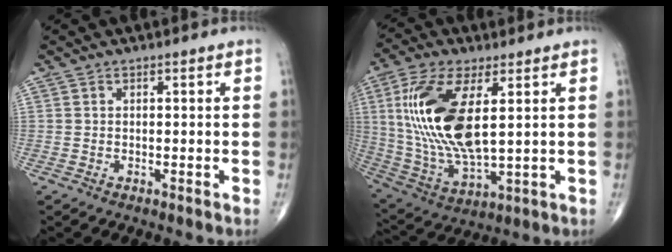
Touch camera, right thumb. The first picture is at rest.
{"total": 19.6, "force": [4.0, 8.2, 17.3], "torque": [-0.368, -0.021, 0.082]}